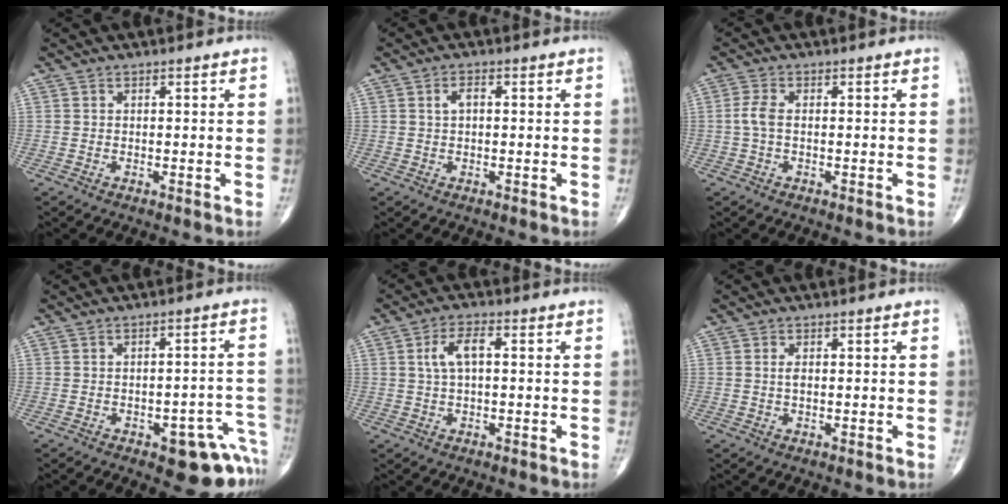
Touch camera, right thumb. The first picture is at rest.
{"total": 2.2, "force": [0.4, 1.2, 1.9], "torque": [-0.036, 0.008, 0.005]}
{"total": 2.9, "force": [-0.1, 1.3, 2.6], "torque": [-0.066, 0.002, -0.007]}
{"total": 10.1, "force": [-5.3, 4.2, 7.6], "torque": [-0.053, 0.040, -0.057]}
{"total": 5.2, "force": [0.9, 2.2, 4.6], "torque": [-0.096, 0.015, 0.013]}
{"total": 1.4, "force": [0.2, 0.6, 1.3], "torque": [-0.026, -0.001, 0.004]}